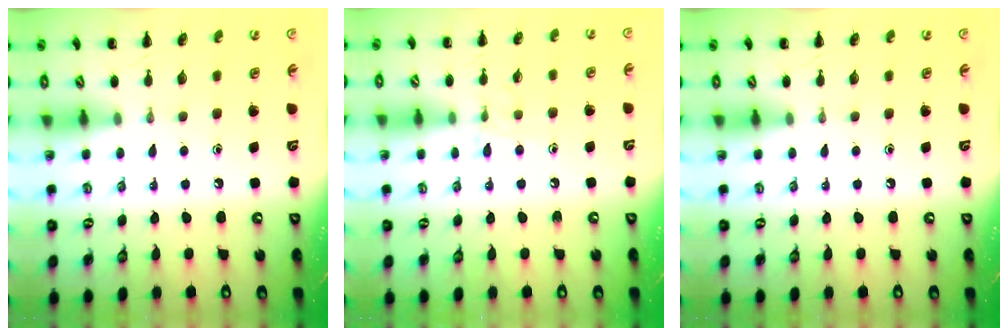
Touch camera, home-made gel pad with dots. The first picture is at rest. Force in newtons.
{"total": 5.3, "press": 5.2, "slide": 1.1}
{"total": 0.0}